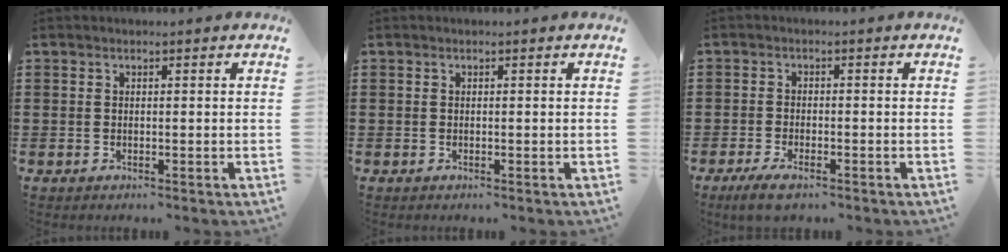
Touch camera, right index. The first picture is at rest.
{"total": 0.0}
{"total": 2.8, "force": [-2.1, 0.6, 1.6], "torque": [-0.035, 0.001, -0.043]}